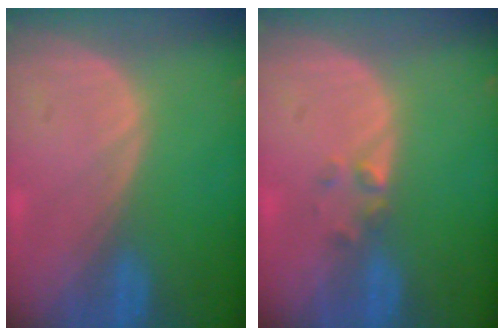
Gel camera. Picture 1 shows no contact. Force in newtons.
{"total": 1.6, "press": 1.4, "slide": 0.9}